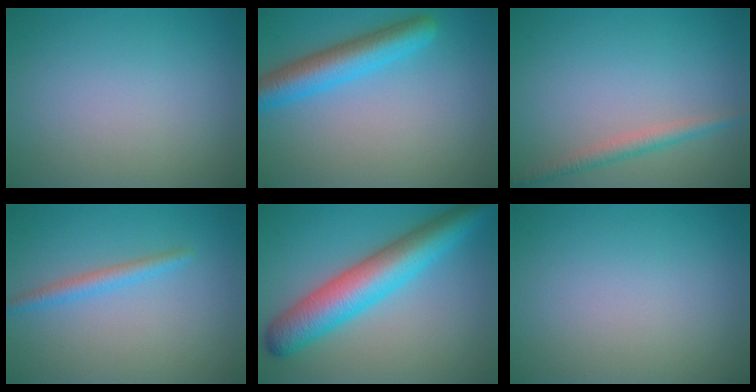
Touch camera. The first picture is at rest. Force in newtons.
{"total": 5.0, "press": 5.0, "slide": 0.3}
{"total": 1.9, "press": 1.9, "slide": 0.0}
{"total": 1.8, "press": 1.8, "slide": 0.1}
{"total": 8.1, "press": 8.1, "slide": 0.1}
{"total": 0.0}